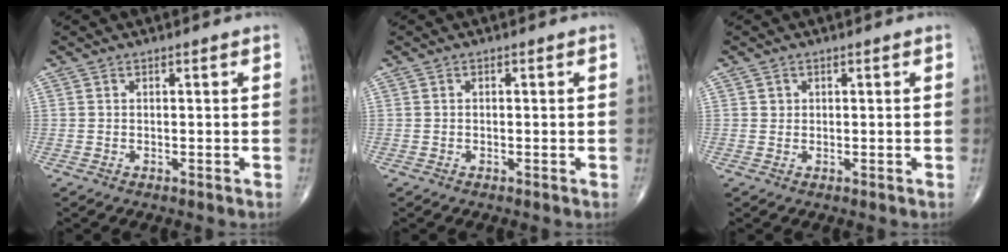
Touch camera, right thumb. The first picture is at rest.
{"total": 0.0}
{"total": 0.9, "force": [0.3, 0.8, 0.1], "torque": [0.006, 0.000, 0.004]}